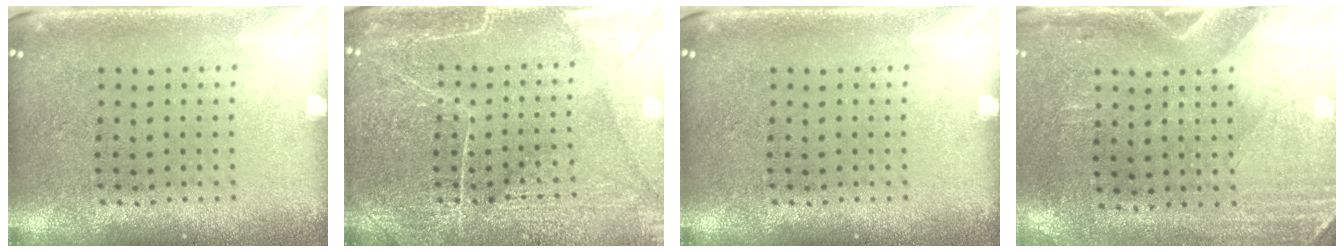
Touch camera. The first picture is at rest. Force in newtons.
{"total": 5.7, "press": 5.6, "slide": 0.7}
{"total": 0.0}
{"total": 2.9, "press": 2.5, "slide": 1.5}